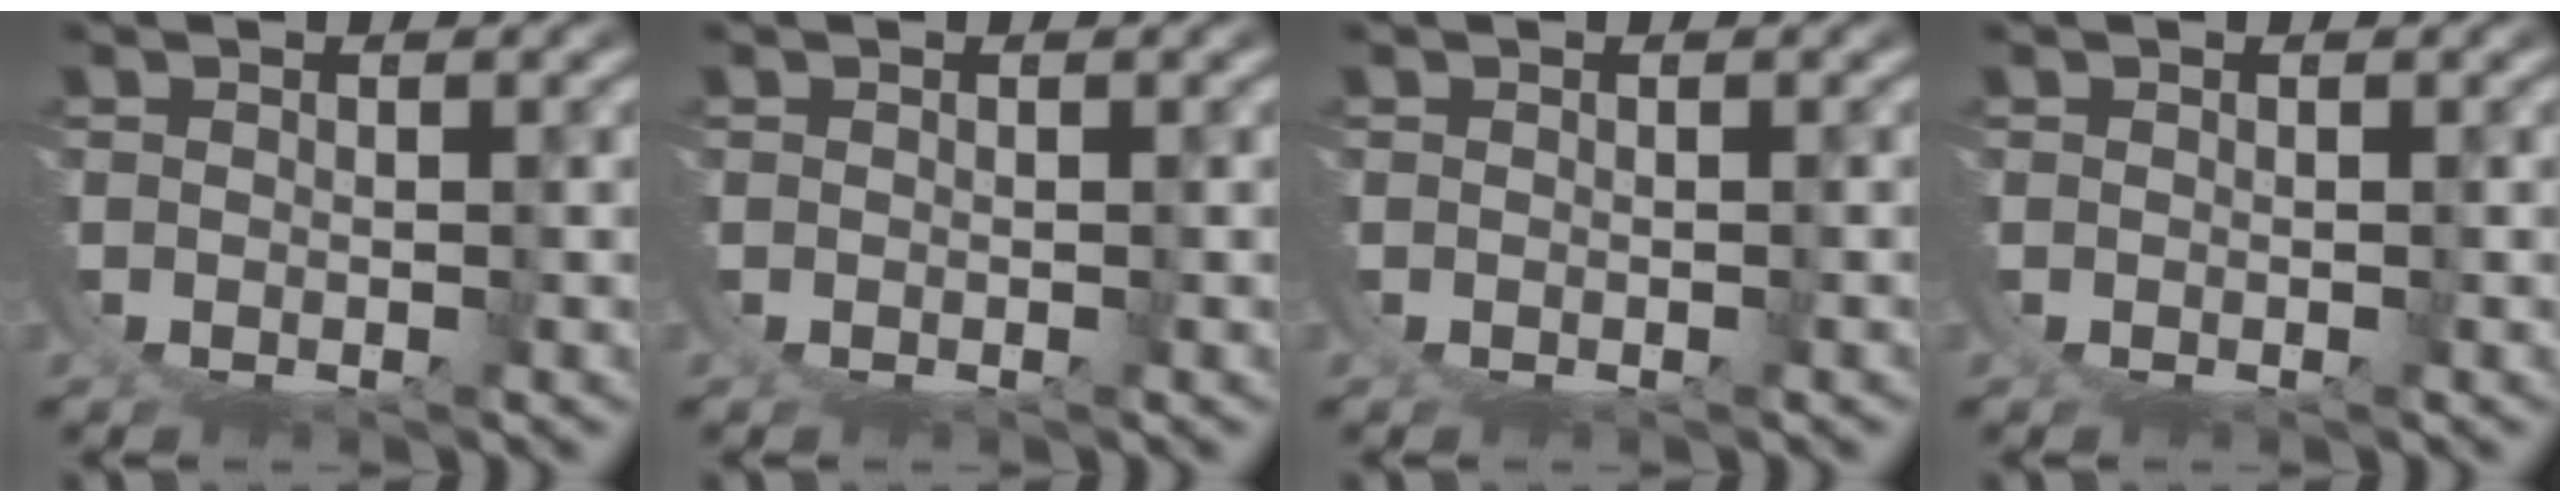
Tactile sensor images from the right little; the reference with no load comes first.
{"total": 0.0}
{"total": 0.0}
{"total": 0.0}